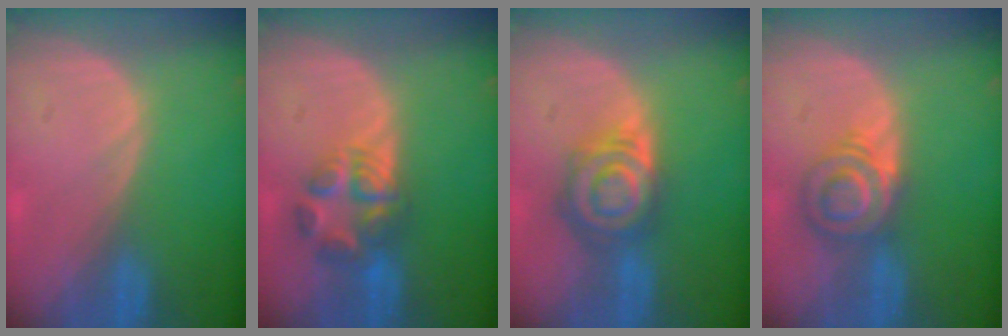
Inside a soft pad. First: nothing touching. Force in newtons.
{"total": 6.0, "press": 5.9, "slide": 0.7}
{"total": 7.8, "press": 7.0, "slide": 3.4}
{"total": 5.7, "press": 5.6, "slide": 1.0}